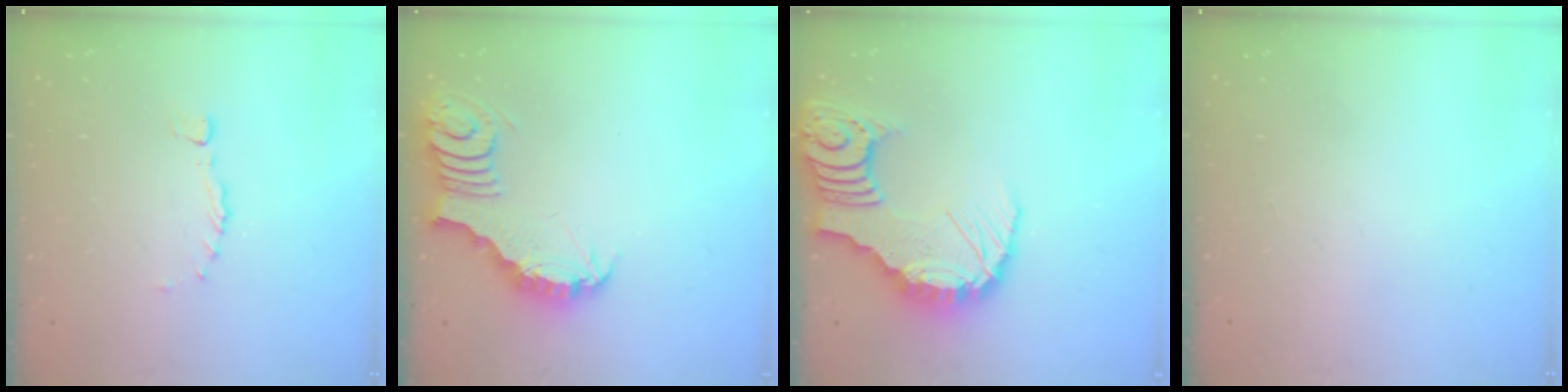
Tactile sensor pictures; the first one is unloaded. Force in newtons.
{"total": 3.8, "press": 3.7, "slide": 0.6}
{"total": 13.9, "press": 13.8, "slide": 1.7}
{"total": 0.0}